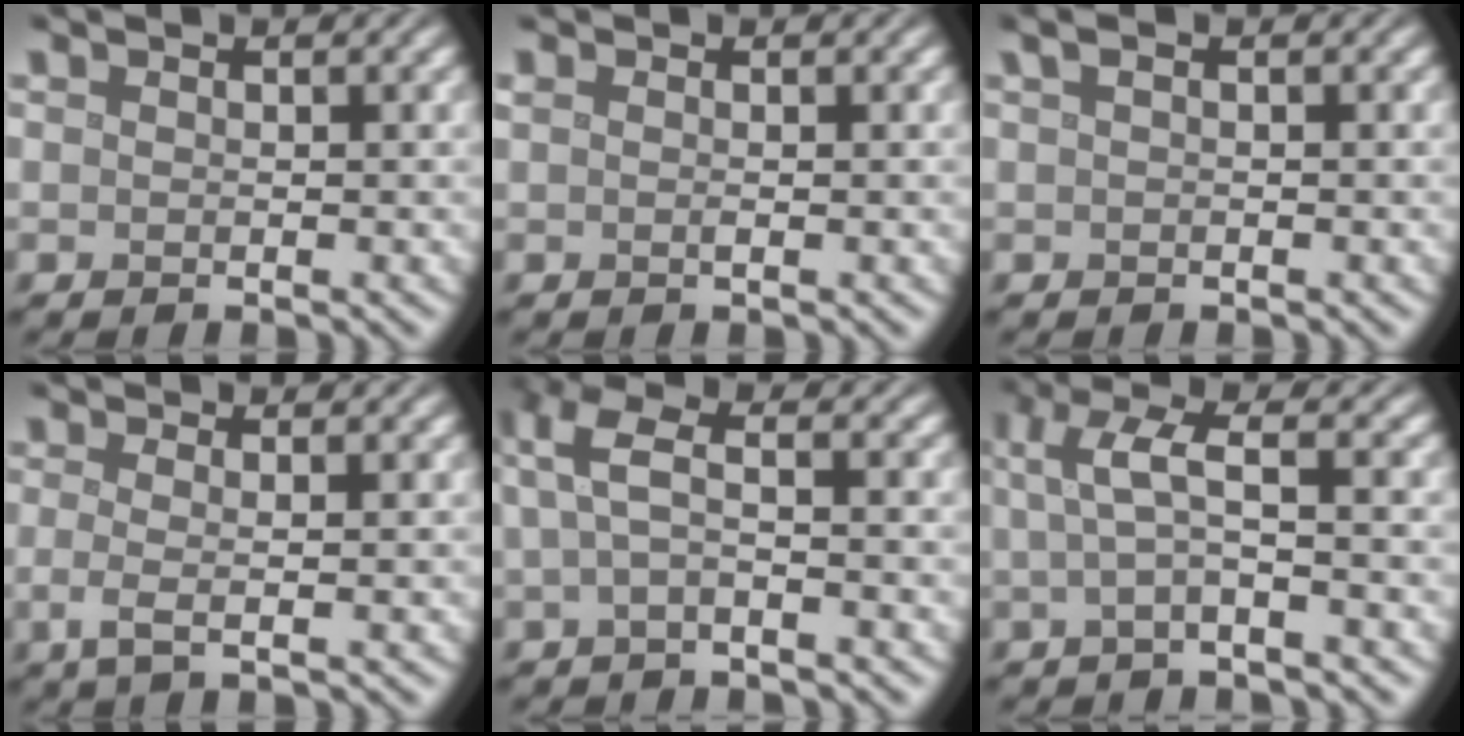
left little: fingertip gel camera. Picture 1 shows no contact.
{"total": 0.6, "force": [0.1, 0.2, 0.5], "torque": [-0.015, 0.001, 0.001]}
{"total": 1.1, "force": [0.4, 0.2, 1.0], "torque": [-0.021, 0.008, 0.007]}
{"total": 2.5, "force": [-0.2, 0.7, 2.4], "torque": [-0.043, -0.003, -0.009]}
{"total": 3.2, "force": [0.1, 0.9, 3.1], "torque": [-0.068, 0.011, -0.004]}
{"total": 3.6, "force": [0.3, 0.7, 3.5], "torque": [-0.068, 0.011, 0.000]}